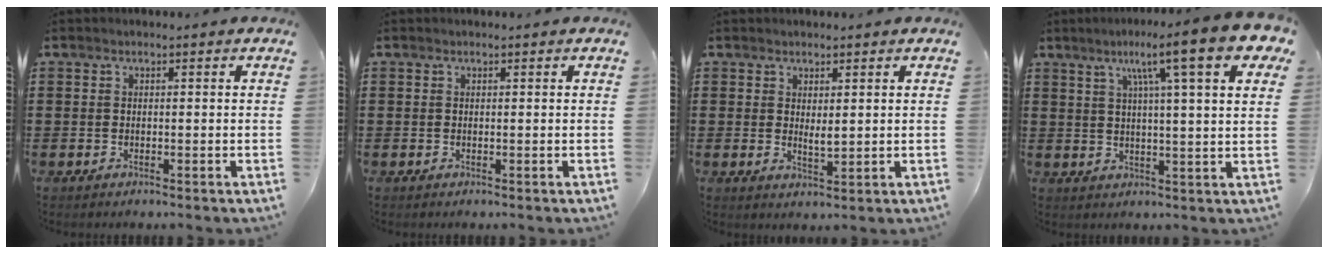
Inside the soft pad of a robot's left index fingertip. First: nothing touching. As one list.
[{"total": 0.0}, {"total": 2.4, "force": [1.1, 0.8, 2.0], "torque": [-0.032, -0.003, 0.018]}, {"total": 12.5, "force": [6.9, 0.8, 10.3], "torque": [-0.185, -0.017, 0.100]}]